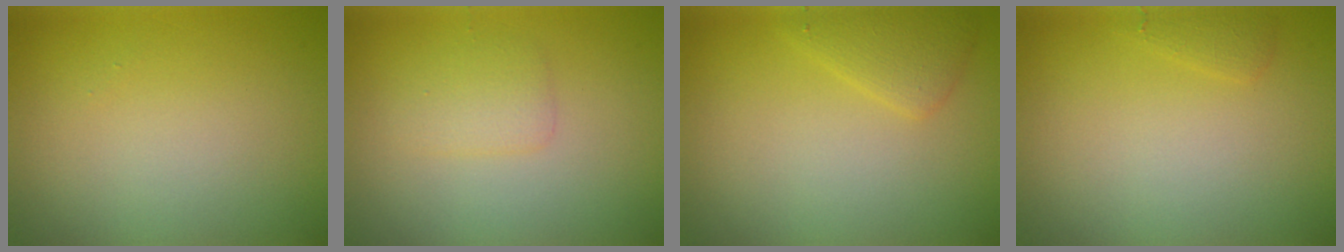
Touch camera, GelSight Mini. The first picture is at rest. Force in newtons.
{"total": 1.6, "press": 1.6, "slide": 0.0}
{"total": 1.9, "press": 1.9, "slide": 0.1}
{"total": 0.8, "press": 0.8, "slide": 0.1}